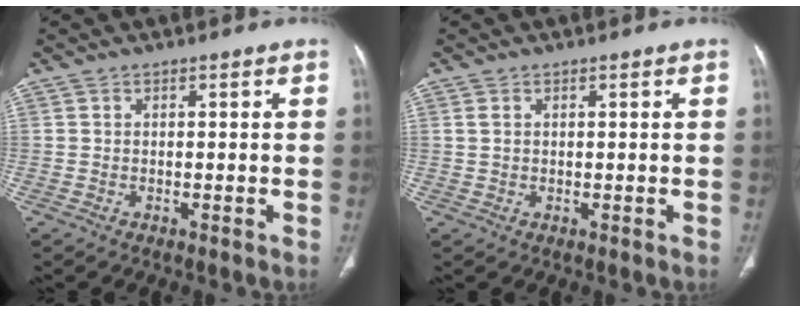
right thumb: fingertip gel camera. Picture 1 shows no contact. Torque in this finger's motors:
{"motor_torque": [0.05, -0.22, -0.15, 0.00, -0.07]}